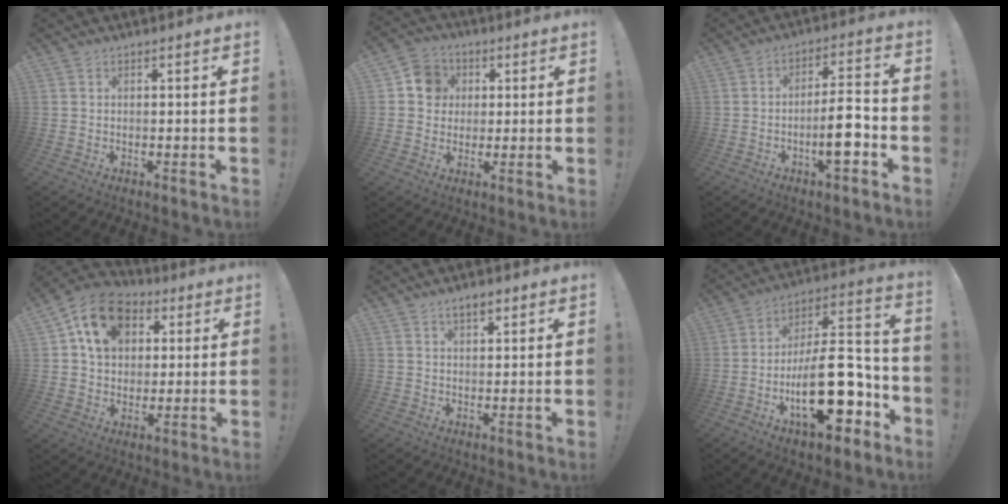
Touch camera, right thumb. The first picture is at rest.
{"total": 8.8, "force": [1.6, 8.2, 2.7], "torque": [-0.035, 0.005, 0.035]}
{"total": 10.6, "force": [-4.0, 3.1, 9.3], "torque": [-0.149, 0.015, -0.071]}
{"total": 15.0, "force": [5.5, 11.4, 8.0], "torque": [-0.118, -0.010, 0.107]}
{"total": 3.7, "force": [2.3, 1.5, 2.4], "torque": [-0.042, -0.004, 0.039]}
{"total": 25.3, "force": [-9.0, 11.3, 20.8], "torque": [-0.334, 0.063, -0.135]}